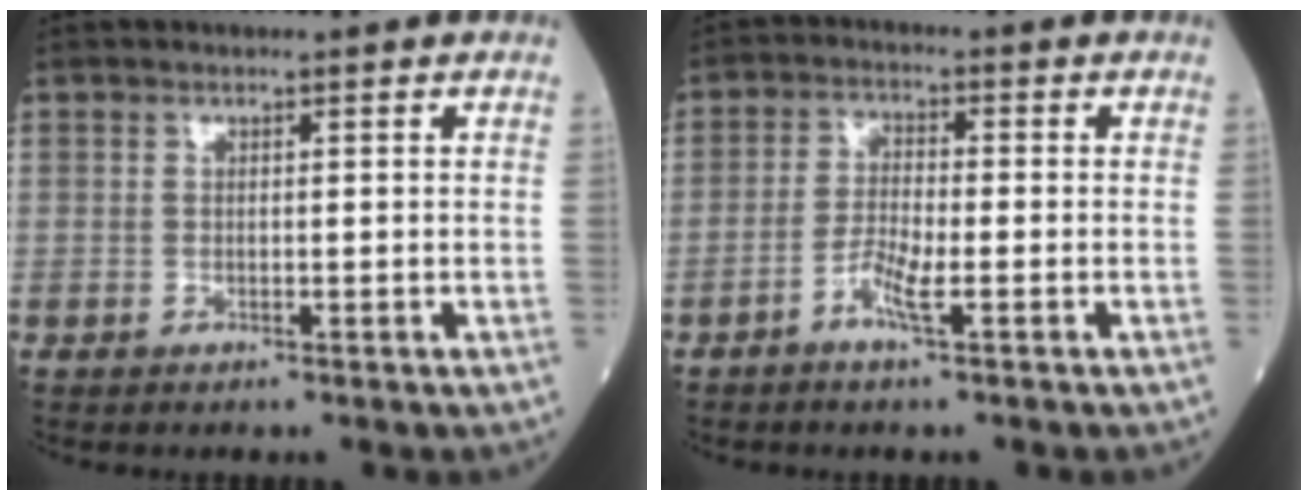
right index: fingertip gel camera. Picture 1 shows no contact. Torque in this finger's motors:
{"motor_torque": [-0.23, 0.04, -0.08, -0.01]}